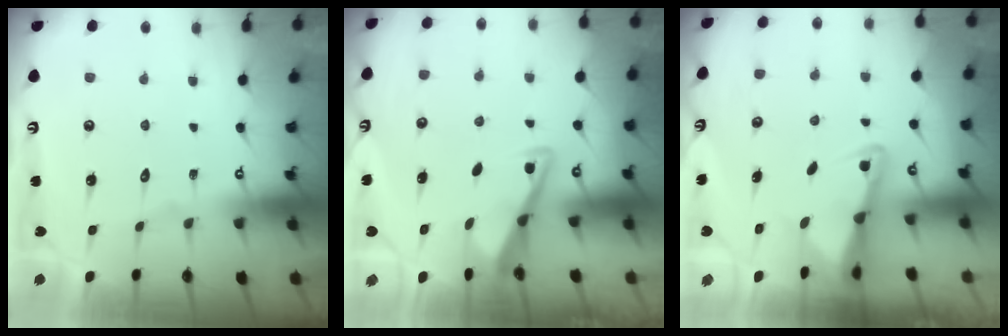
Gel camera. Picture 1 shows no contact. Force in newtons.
{"total": 4.5, "press": 4.4, "slide": 0.8}
{"total": 2.8, "press": 2.8, "slide": 0.5}